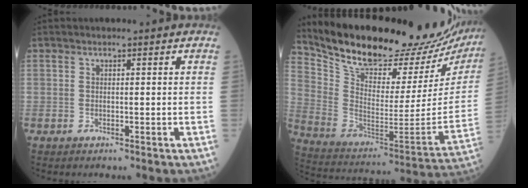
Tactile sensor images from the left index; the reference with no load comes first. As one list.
[{"total": 29.6, "force": [26.6, 6.5, 11.3], "torque": [-0.205, -0.094, 0.369]}]